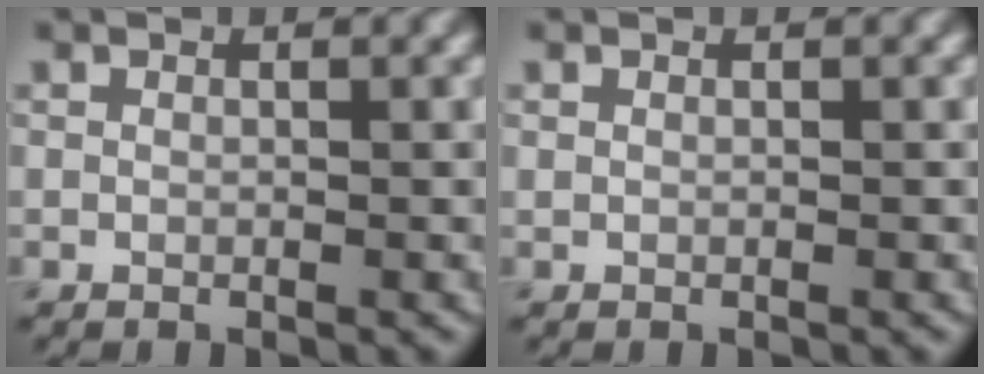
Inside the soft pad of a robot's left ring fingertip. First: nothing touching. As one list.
[{"total": 0.0}]